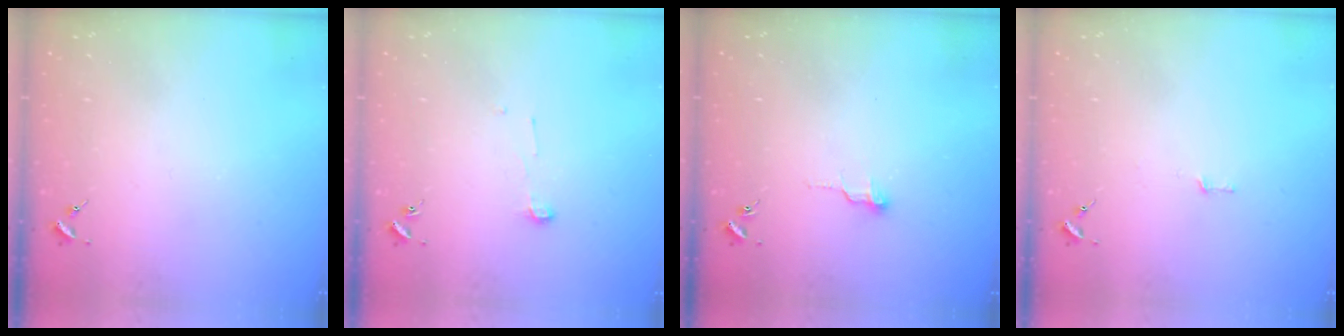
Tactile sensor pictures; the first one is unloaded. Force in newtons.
{"total": 3.9, "press": 3.9, "slide": 0.3}
{"total": 4.7, "press": 4.7, "slide": 0.4}
{"total": 2.8, "press": 2.8, "slide": 0.2}